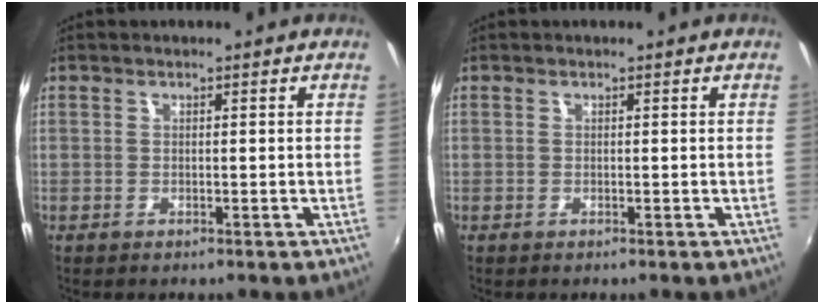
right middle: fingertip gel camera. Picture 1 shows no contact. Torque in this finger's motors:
{"motor_torque": [0.00, 0.00, 0.00, 0.00]}